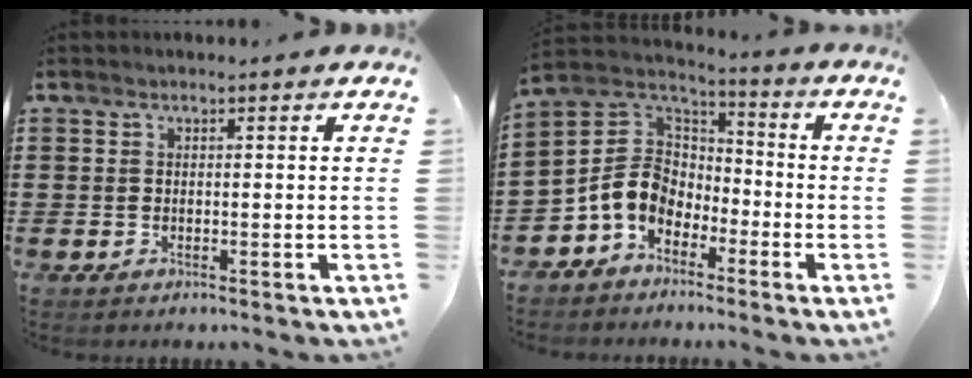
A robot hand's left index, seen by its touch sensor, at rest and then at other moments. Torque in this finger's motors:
{"motor_torque": [1.46, 0.68, 0.43, 0.08]}